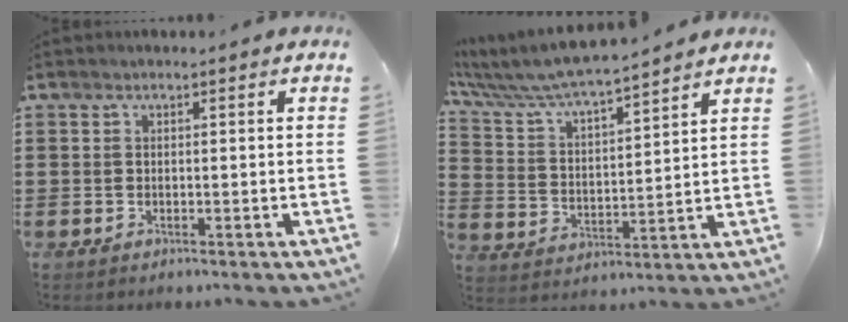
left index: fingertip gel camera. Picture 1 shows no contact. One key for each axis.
{"total": 6.6, "fx": 6.3, "fy": 0.1, "fz": 2.1, "tx": -0.069, "ty": -0.043, "tz": 0.105}